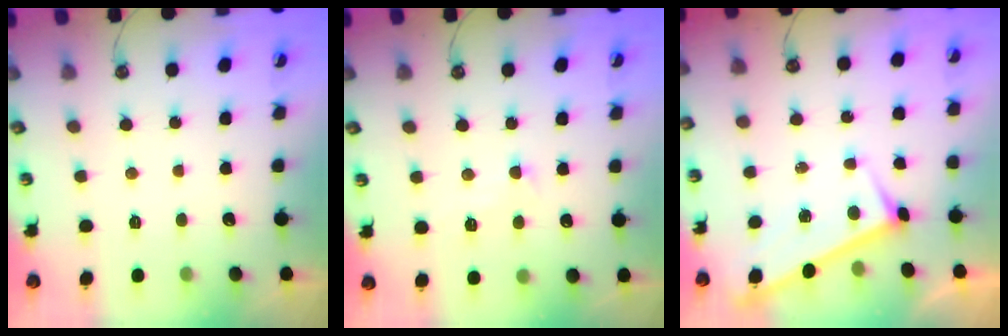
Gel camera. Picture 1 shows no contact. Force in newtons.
{"total": 2.4, "press": 2.4, "slide": 0.3}
{"total": 3.3, "press": 3.3, "slide": 0.3}